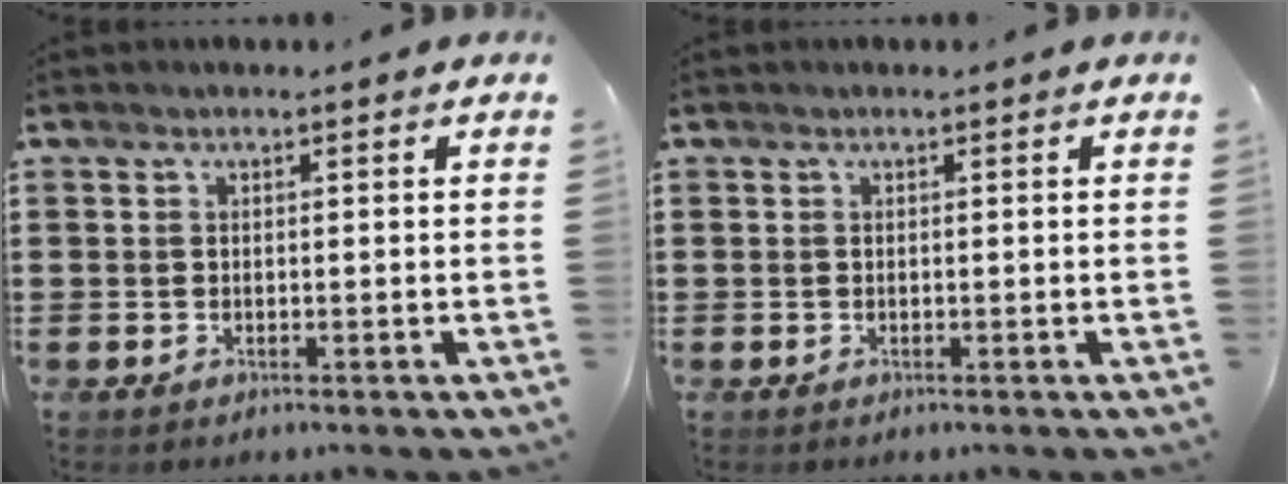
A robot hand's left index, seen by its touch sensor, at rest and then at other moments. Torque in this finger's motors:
{"motor_torque": [-0.01, 0.00, 0.00, 0.00]}